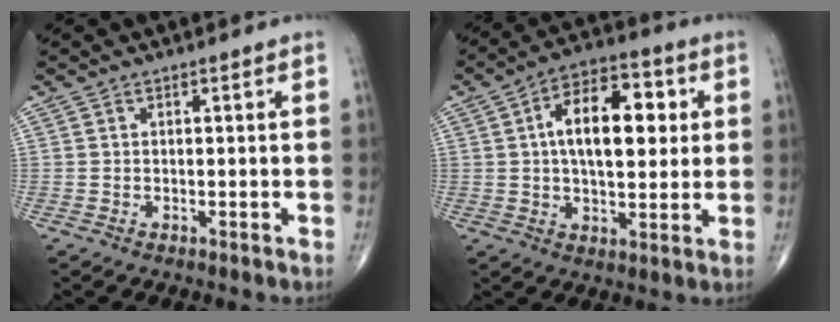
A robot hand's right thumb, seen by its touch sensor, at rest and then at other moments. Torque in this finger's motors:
{"motor_torque": [-0.20, 1.58, 1.00, 0.49, 0.23]}